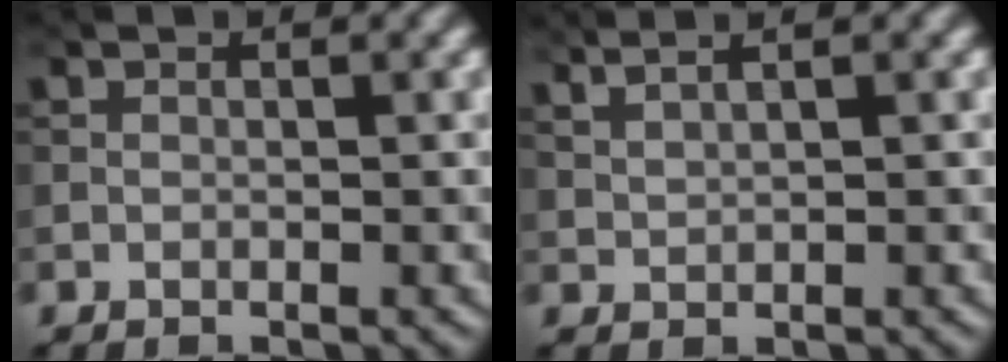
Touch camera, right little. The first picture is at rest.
{"total": 3.8, "force": [2.8, 1.2, 2.3], "torque": [-0.033, 0.026, 0.030]}